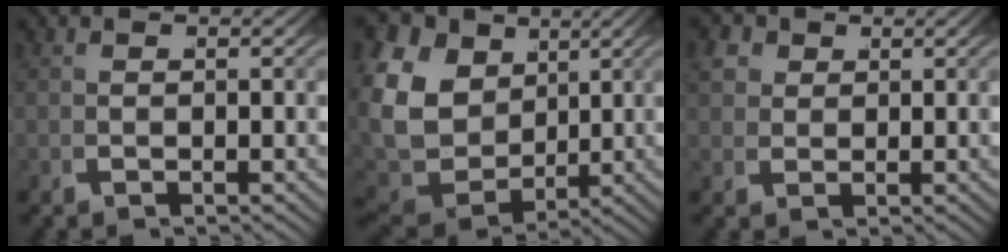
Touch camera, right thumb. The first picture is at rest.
{"total": 14.3, "force": [1.1, 11.5, 8.4], "torque": [-0.211, -0.042, 0.027]}
{"total": 3.0, "force": [1.9, 2.0, 1.3], "torque": [-0.028, 0.002, 0.036]}